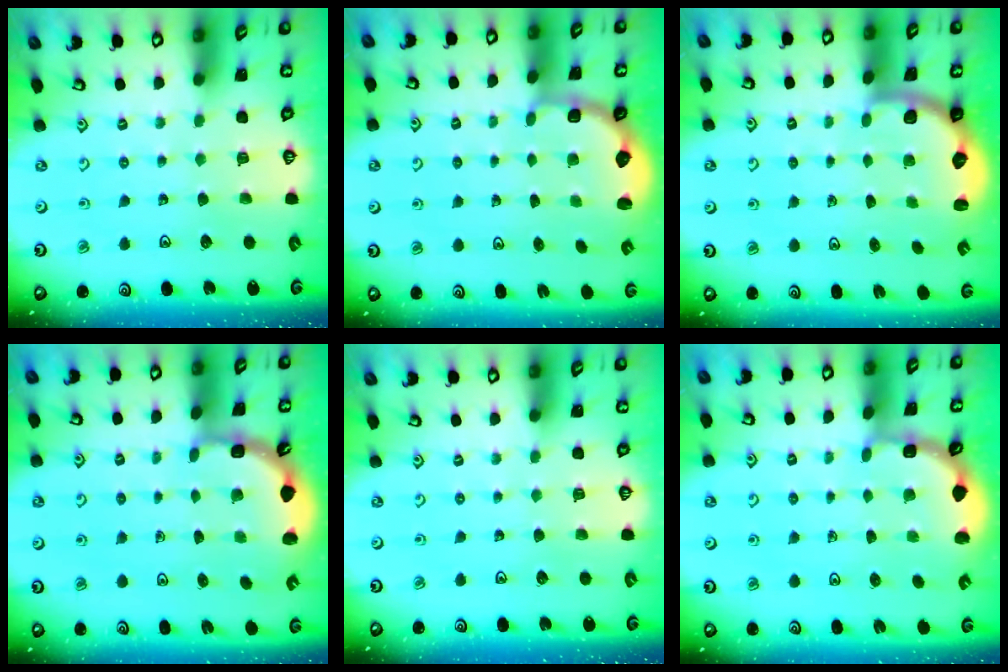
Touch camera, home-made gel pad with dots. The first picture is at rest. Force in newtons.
{"total": 2.7, "press": 1.9, "slide": 1.9}
{"total": 2.4, "press": 2.1, "slide": 1.3}
{"total": 2.1, "press": 1.9, "slide": 0.9}
{"total": 0.0}
{"total": 1.9, "press": 1.9, "slide": 0.3}